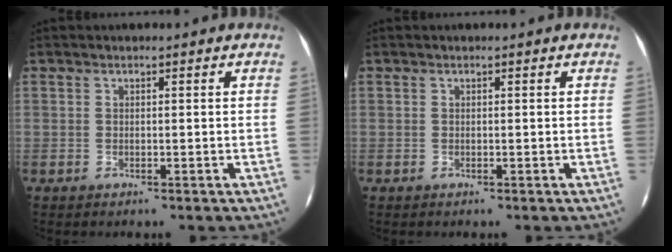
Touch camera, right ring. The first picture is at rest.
{"total": 0.0}